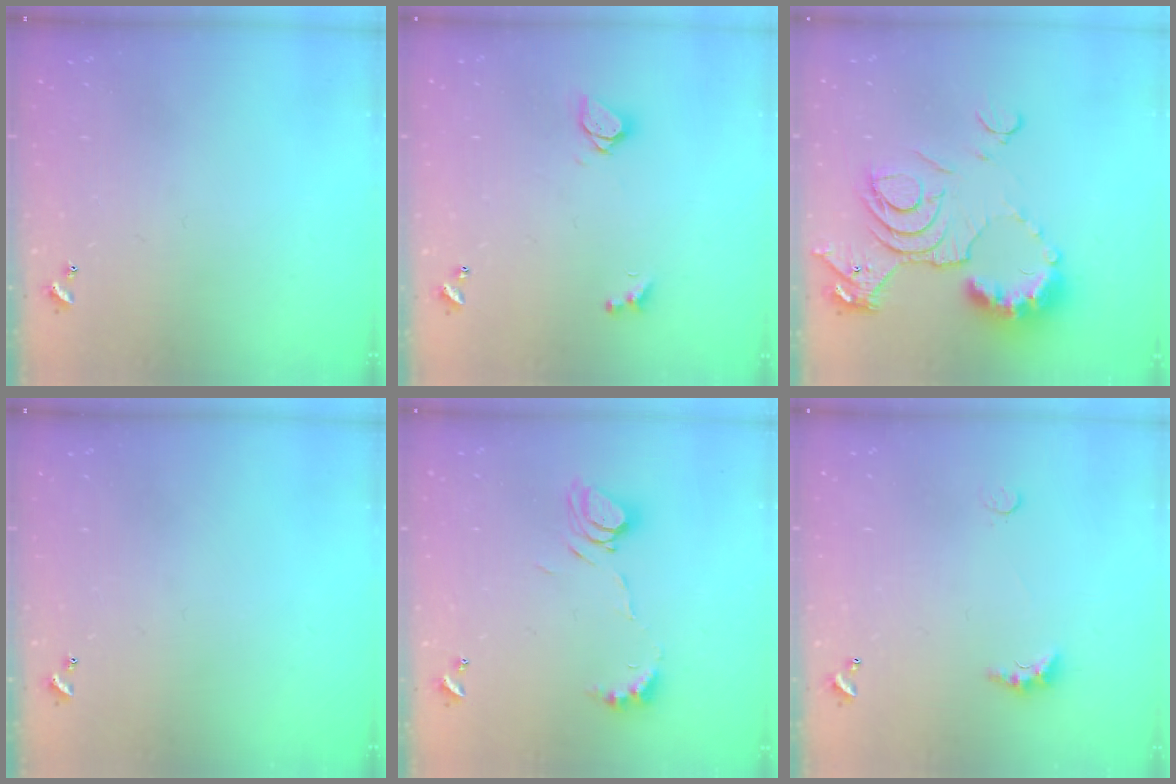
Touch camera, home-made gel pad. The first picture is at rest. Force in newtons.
{"total": 2.4, "press": 2.4, "slide": 0.3}
{"total": 14.3, "press": 14.2, "slide": 1.6}
{"total": 0.0}
{"total": 8.0, "press": 7.9, "slide": 0.9}
{"total": 2.6, "press": 2.5, "slide": 0.7}